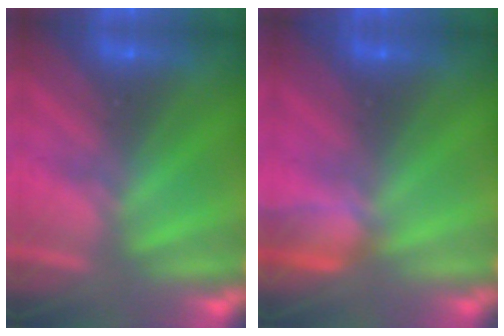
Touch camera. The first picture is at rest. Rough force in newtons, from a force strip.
{"total": 3.8}